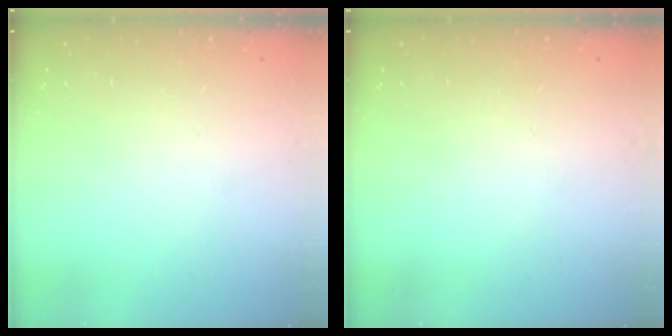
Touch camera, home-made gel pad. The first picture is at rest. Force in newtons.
{"total": 0.0}